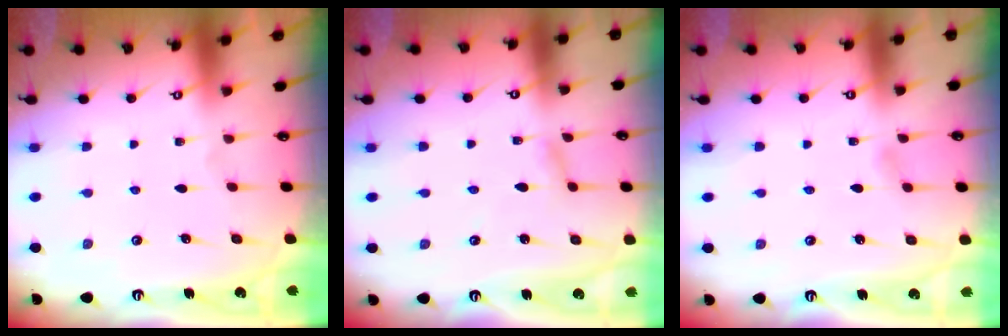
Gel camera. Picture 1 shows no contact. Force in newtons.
{"total": 2.5, "press": 2.5, "slide": 0.1}
{"total": 2.3, "press": 2.3, "slide": 0.3}